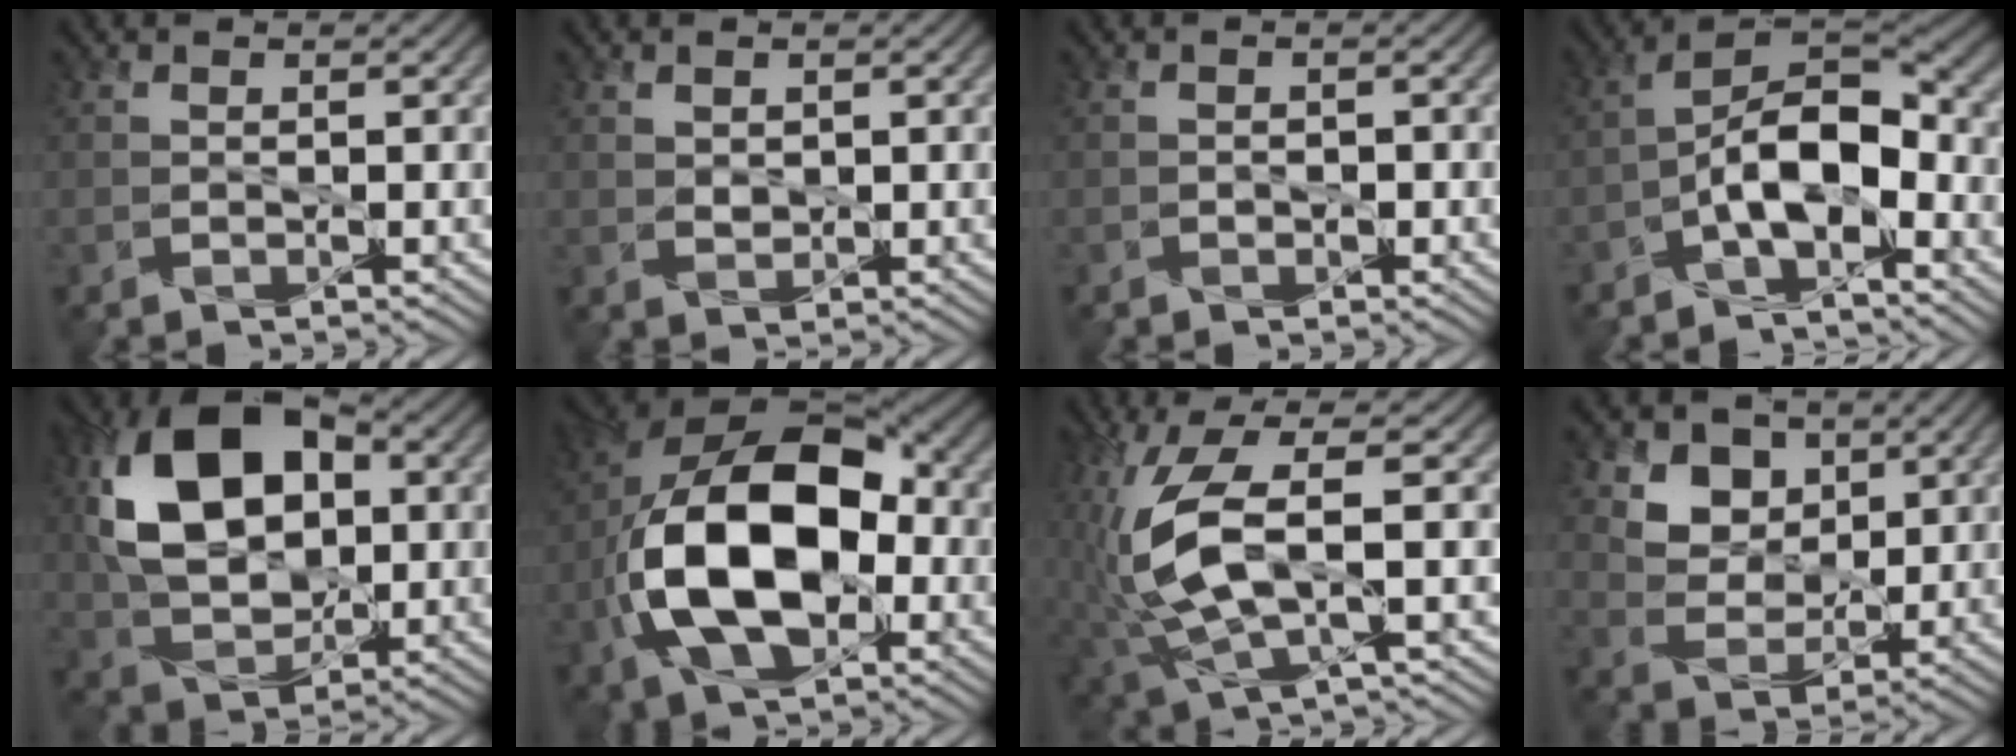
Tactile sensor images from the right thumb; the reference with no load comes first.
{"total": 1.2, "force": [0.7, 0.7, 0.7], "torque": [-0.024, 0.000, 0.010]}
{"total": 0.8, "force": [-0.5, 0.5, 0.3], "torque": [0.008, 0.004, -0.008]}
{"total": 7.4, "force": [-3.2, 3.1, 5.9], "torque": [-0.099, 0.019, -0.070]}
{"total": 14.5, "force": [2.8, 9.4, 10.7], "torque": [-0.221, 0.024, 0.051]}
{"total": 16.5, "force": [-2.9, 9.5, 13.2], "torque": [-0.252, -0.001, -0.055]}
{"total": 10.3, "force": [0.1, 3.7, 9.6], "torque": [-0.221, 0.005, 0.005]}
{"total": 7.5, "force": [3.5, 5.4, 3.9], "torque": [-0.086, -0.009, 0.066]}